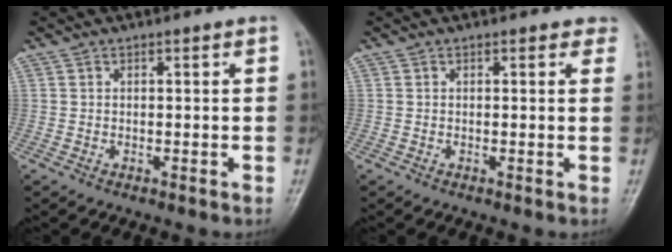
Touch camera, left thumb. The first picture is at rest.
{"total": 1.6, "force": [1.2, 0.9, 0.6], "torque": [0.010, -0.003, 0.001]}